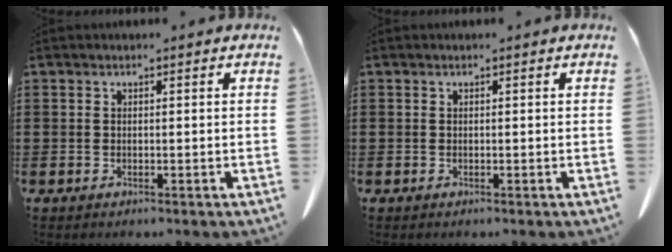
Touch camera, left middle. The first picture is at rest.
{"total": 0.0}